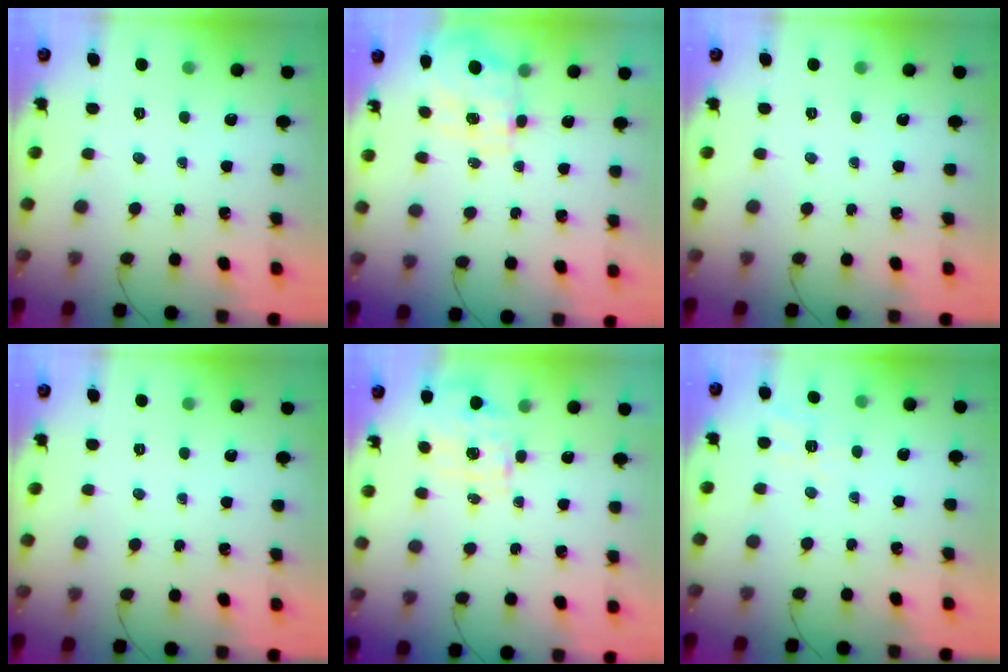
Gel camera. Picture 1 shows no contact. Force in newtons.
{"total": 3.4, "press": 3.2, "slide": 1.1}
{"total": 0.0}
{"total": 0.0}
{"total": 1.5, "press": 1.5, "slide": 0.5}
{"total": 2.2, "press": 0.2, "slide": 2.2}